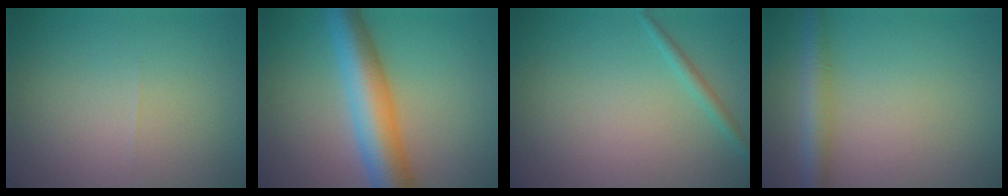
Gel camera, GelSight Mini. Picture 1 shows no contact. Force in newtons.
{"total": 7.4, "press": 7.4, "slide": 0.0}
{"total": 1.2, "press": 1.2, "slide": 0.0}
{"total": 3.1, "press": 3.1, "slide": 0.1}